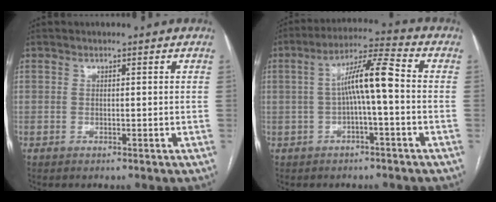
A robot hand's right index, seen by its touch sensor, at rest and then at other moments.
{"total": 8.3, "force": [-0.3, 0.6, 8.2], "torque": [-0.146, 0.029, -0.008]}